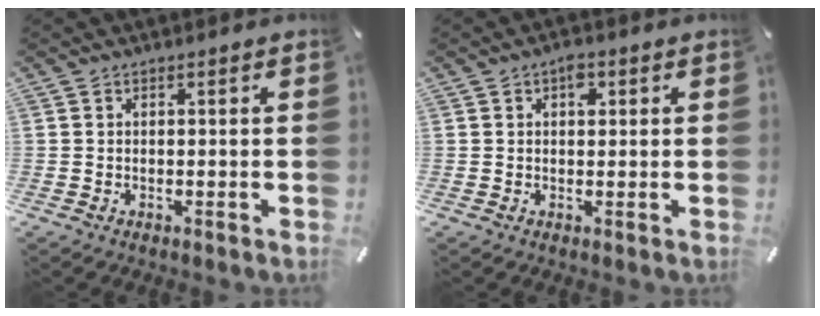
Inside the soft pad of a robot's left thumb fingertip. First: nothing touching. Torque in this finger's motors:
{"motor_torque": [0.66, 0.62, -0.01, -0.34, 0.12]}